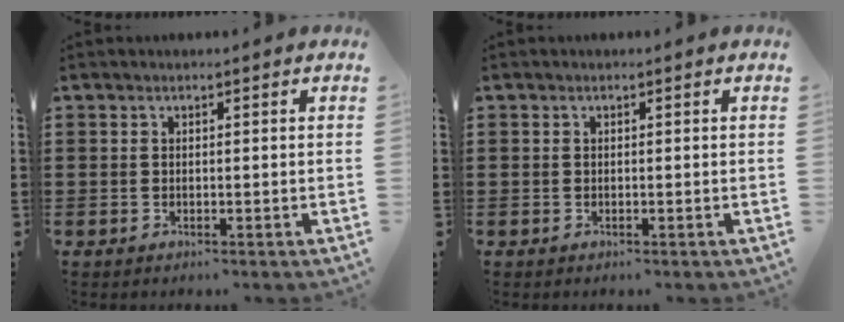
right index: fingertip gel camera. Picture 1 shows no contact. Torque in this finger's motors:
{"motor_torque": [0.17, 0.41, 0.00, 0.02]}